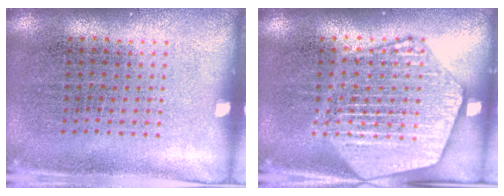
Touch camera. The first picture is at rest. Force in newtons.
{"total": 3.8, "press": 3.8, "slide": 0.4}